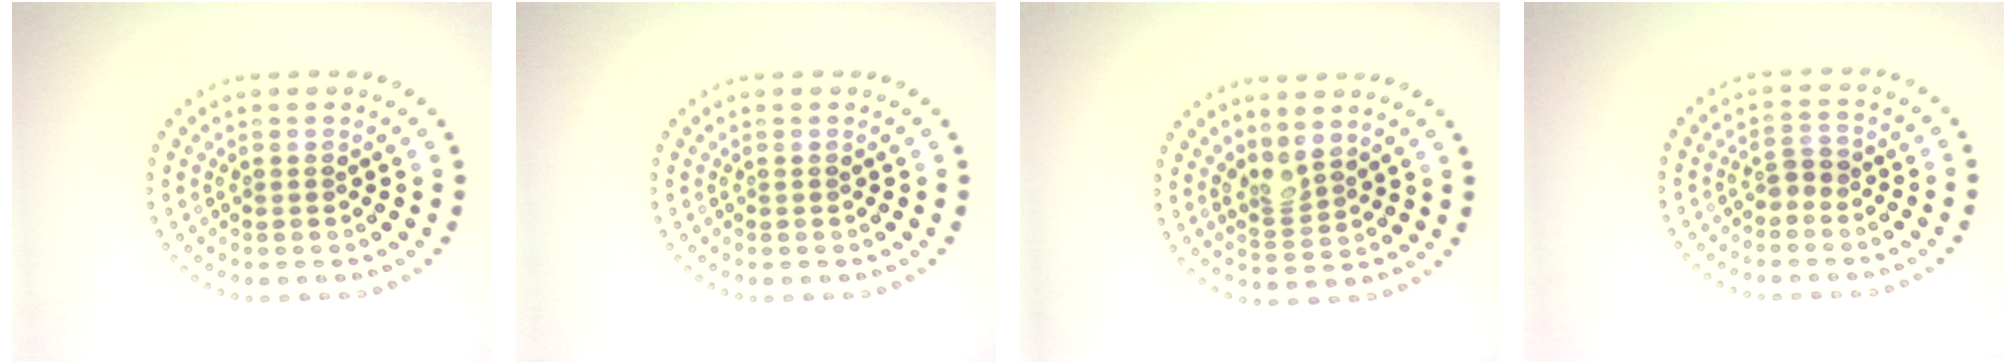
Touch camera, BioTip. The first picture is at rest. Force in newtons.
{"total": 0.0}
{"total": 2.1, "press": 1.6, "slide": 1.4}
{"total": 1.2, "press": 1.0, "slide": 0.5}